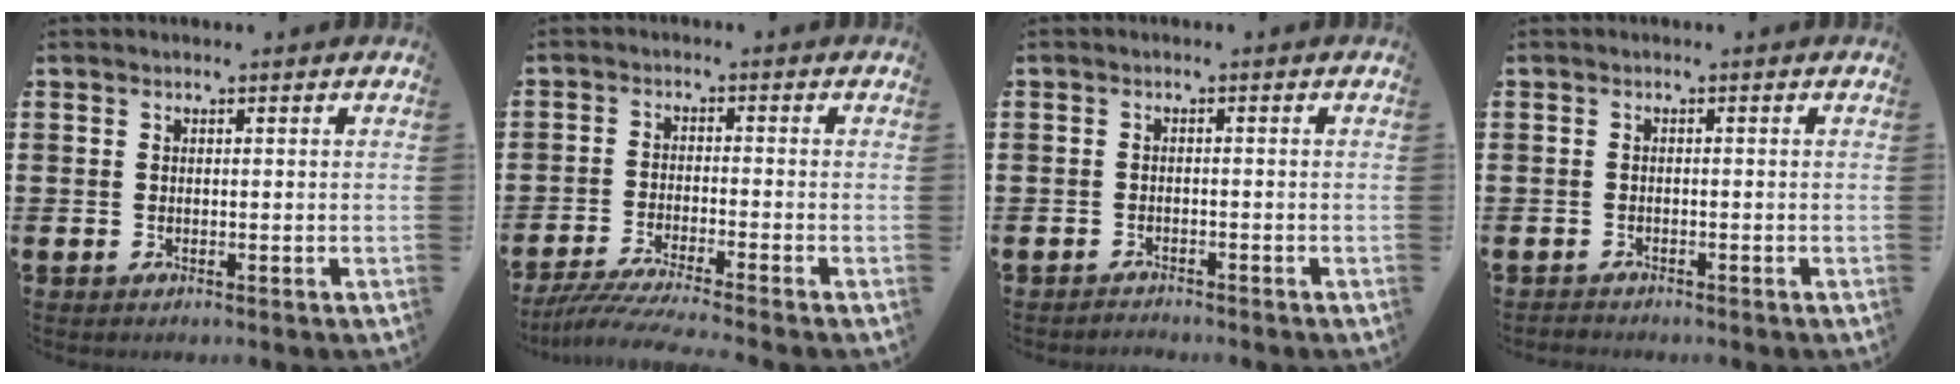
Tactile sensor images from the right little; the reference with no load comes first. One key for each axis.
{"total": 4.1, "fx": -3.4, "fy": -0.2, "fz": 2.2, "tx": -0.042, "ty": -0.014, "tz": -0.065}
{"total": 1.1, "fx": -1.1, "fy": 0.0, "fz": -0.1, "tx": -0.002, "ty": 0.003, "tz": -0.023}
{"total": 0.7, "fx": -0.7, "fy": 0.1, "fz": -0.1, "tx": -0.001, "ty": -0.001, "tz": -0.015}